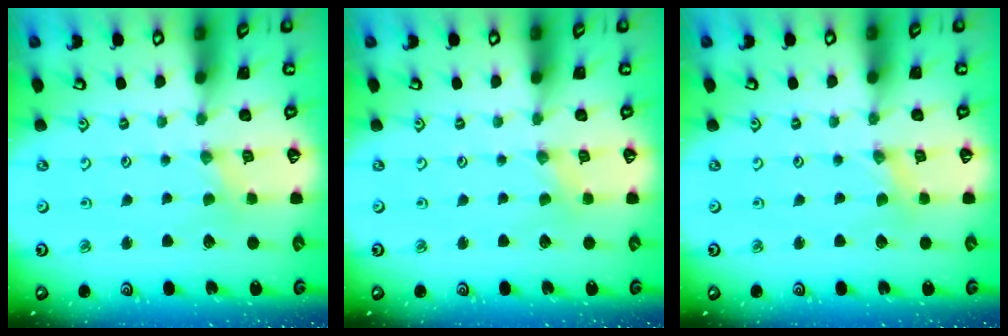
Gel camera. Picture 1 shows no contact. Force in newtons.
{"total": 0.0}
{"total": 0.0}